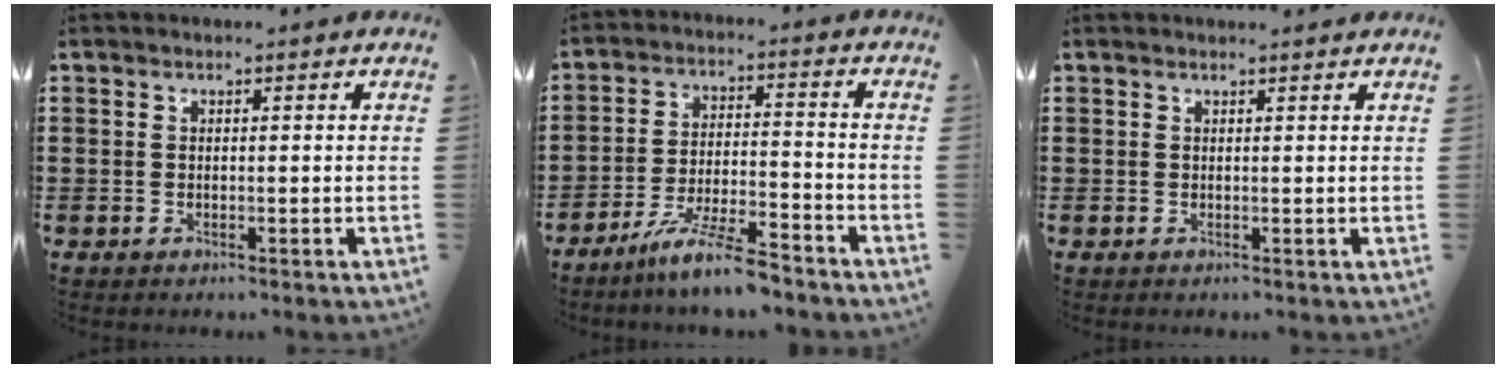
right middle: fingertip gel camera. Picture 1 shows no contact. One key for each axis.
{"total": 7.7, "fx": -6.5, "fy": 0.2, "fz": 4.2, "tx": -0.092, "ty": -0.010, "tz": -0.123}
{"total": 0.5, "fx": 0.5, "fy": -0.1, "fz": 0.1, "tx": 0.004, "ty": -0.004, "tz": 0.008}